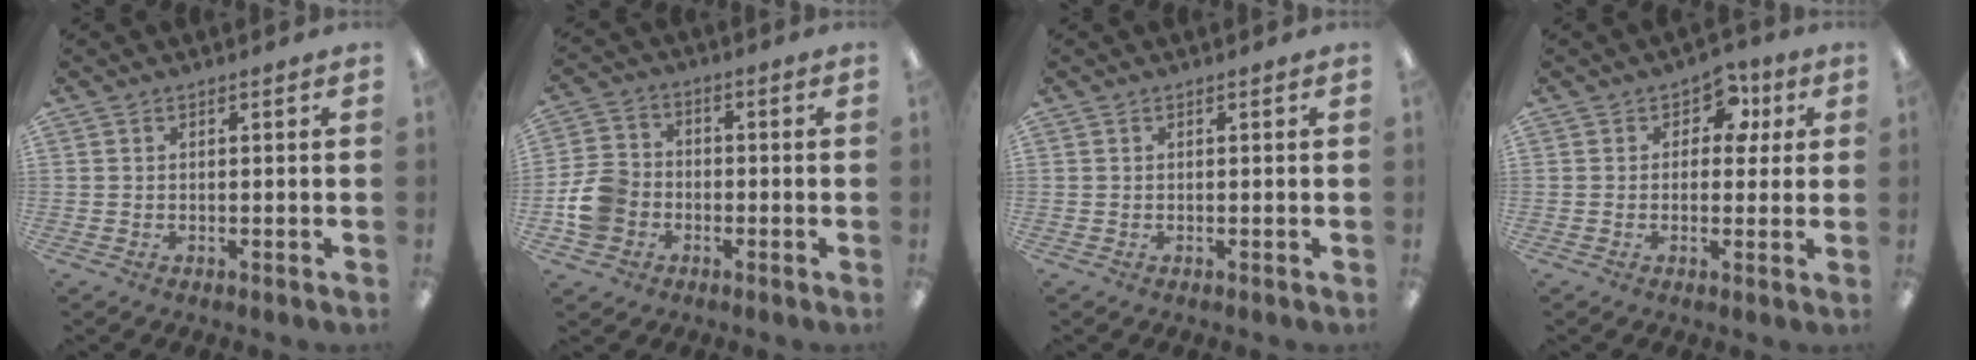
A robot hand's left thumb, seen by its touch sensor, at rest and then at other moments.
{"total": 8.8, "force": [-2.5, 7.4, 4.1], "torque": [-0.095, 0.023, -0.047]}
{"total": 0.0}
{"total": 7.0, "force": [2.5, 5.0, 4.2], "torque": [-0.043, -0.001, 0.039]}